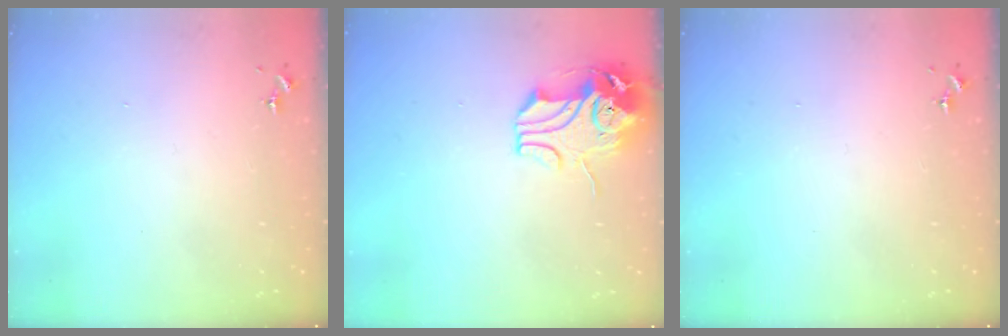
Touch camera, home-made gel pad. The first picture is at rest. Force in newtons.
{"total": 10.6, "press": 10.5, "slide": 1.9}
{"total": 0.0}